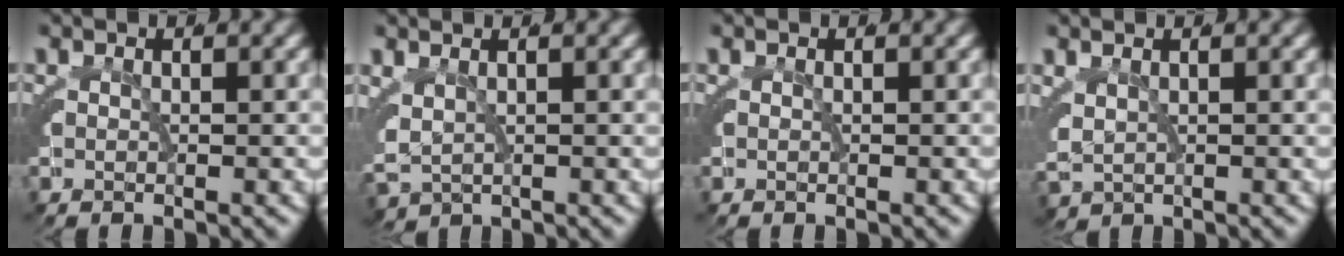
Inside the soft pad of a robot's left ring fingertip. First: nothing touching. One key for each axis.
{"total": 2.4, "fx": 0.7, "fy": 1.7, "fz": 1.4, "tx": -0.051, "ty": -0.020, "tz": 0.031}
{"total": 0.0}
{"total": 1.6, "fx": 0.9, "fy": 0.9, "fz": 1.0, "tx": -0.035, "ty": -0.014, "tz": 0.031}